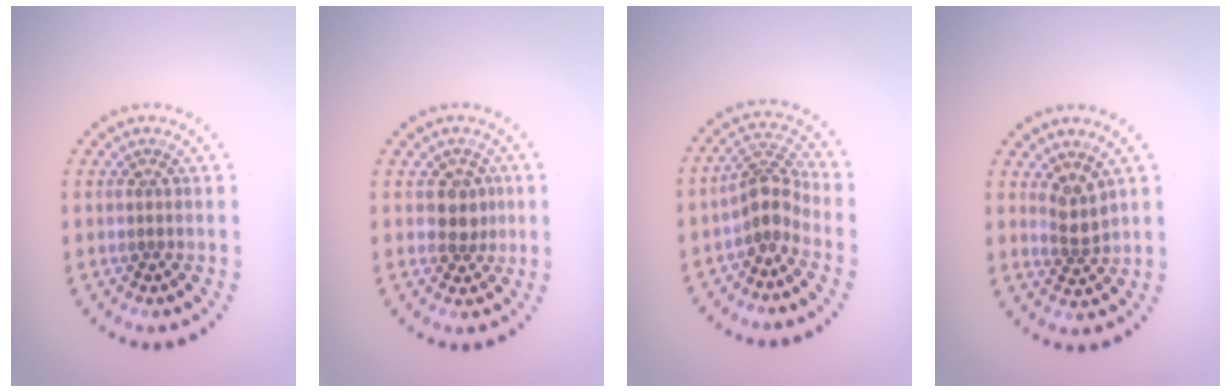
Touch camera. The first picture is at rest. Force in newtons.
{"total": 2.2, "press": 2.0, "slide": 0.9}
{"total": 2.8, "press": 2.1, "slide": 1.9}
{"total": 2.0, "press": 1.6, "slide": 1.3}